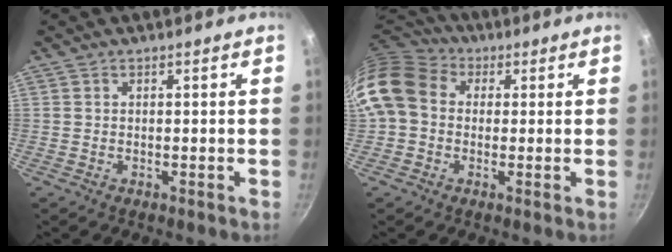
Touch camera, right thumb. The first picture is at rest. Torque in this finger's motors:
{"motor_torque": [2.12, 2.89, 1.10, -0.17, 0.25]}